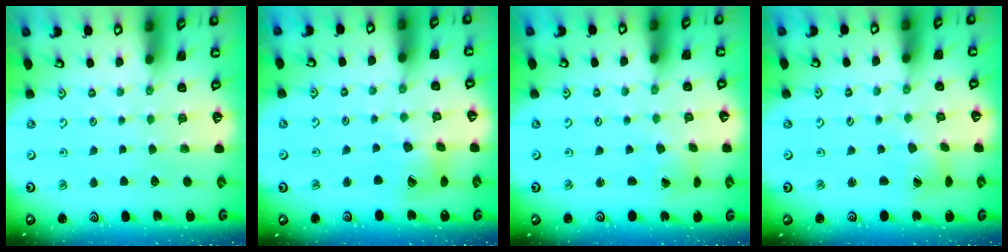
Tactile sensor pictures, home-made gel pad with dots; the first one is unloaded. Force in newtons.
{"total": 11.9, "press": 11.8, "slide": 1.4}
{"total": 1.2, "press": 1.2, "slide": 0.2}
{"total": 2.5, "press": 2.5, "slide": 0.4}